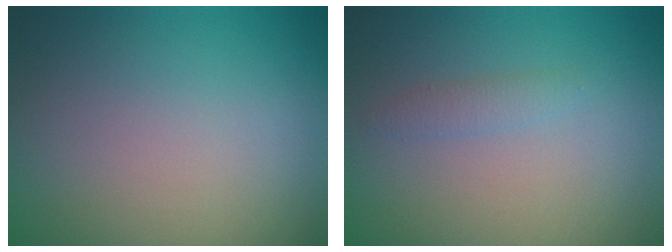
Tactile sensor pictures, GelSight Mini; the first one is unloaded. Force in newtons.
{"total": 1.0, "press": 1.0, "slide": 0.0}